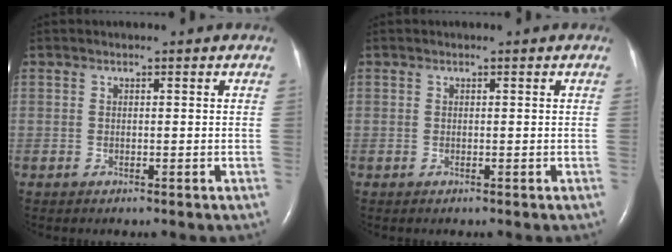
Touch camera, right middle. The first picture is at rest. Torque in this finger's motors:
{"motor_torque": [0.06, -0.12, 0.00, 0.00]}